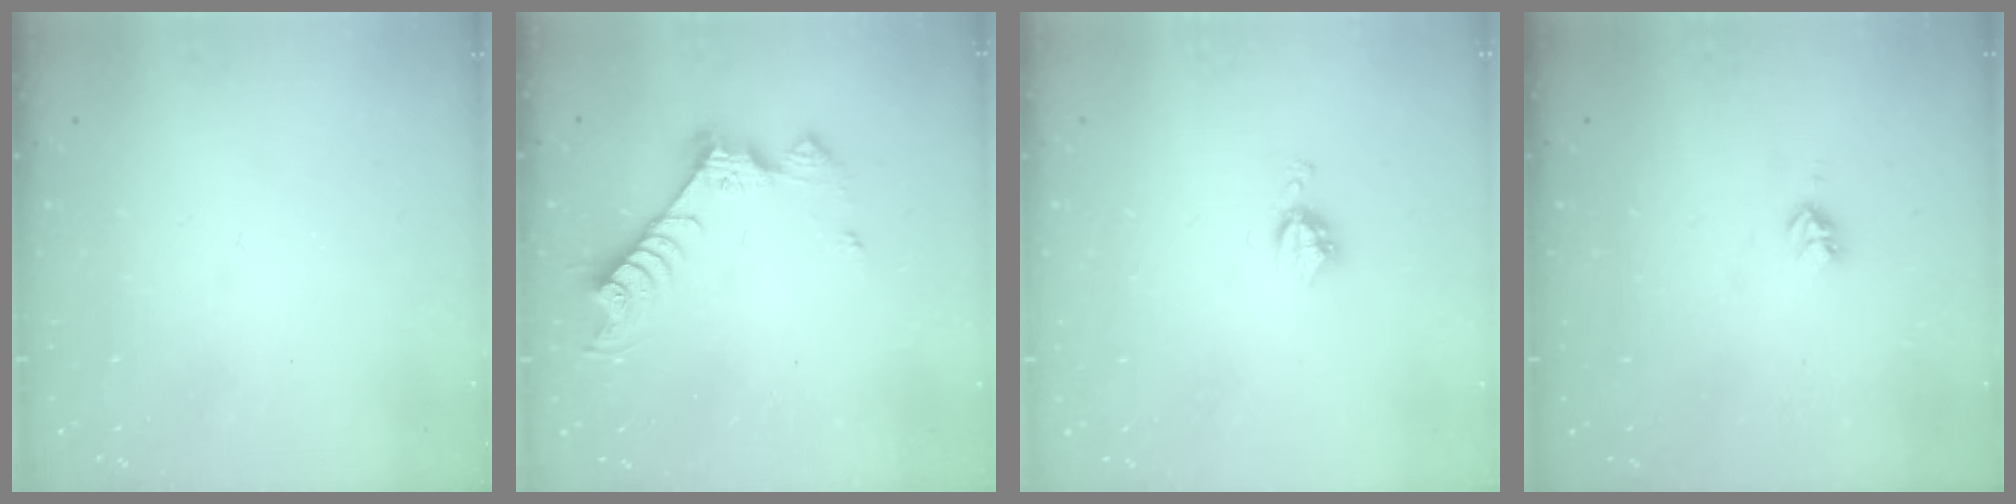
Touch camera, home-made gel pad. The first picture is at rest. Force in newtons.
{"total": 9.3, "press": 9.3, "slide": 0.4}
{"total": 4.6, "press": 4.6, "slide": 0.4}
{"total": 2.8, "press": 2.8, "slide": 0.2}